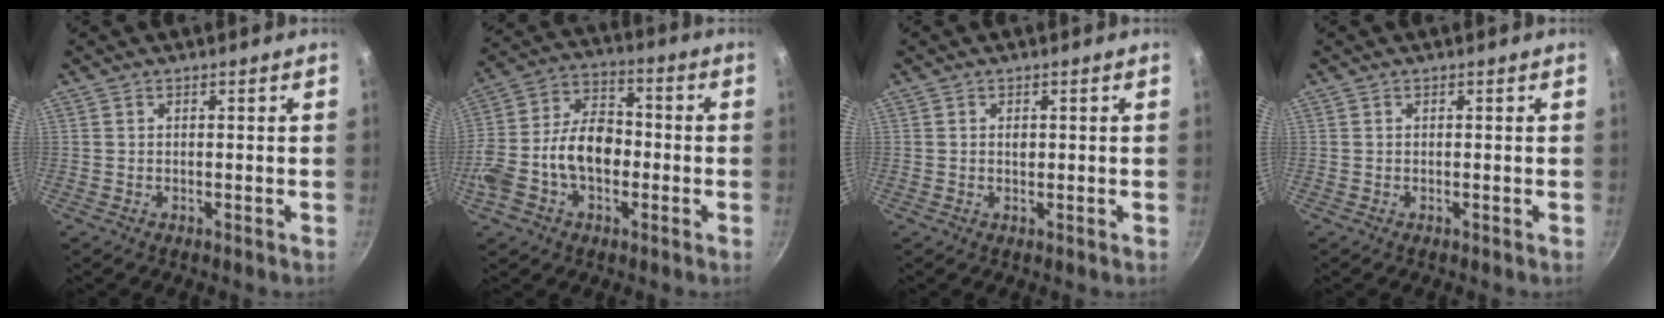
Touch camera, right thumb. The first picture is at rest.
{"total": 15.4, "force": [-2.9, 10.1, 11.2], "torque": [-0.178, 0.043, -0.066]}
{"total": 1.1, "force": [0.2, 0.8, 0.7], "torque": [-0.008, 0.001, 0.003]}
{"total": 0.0}